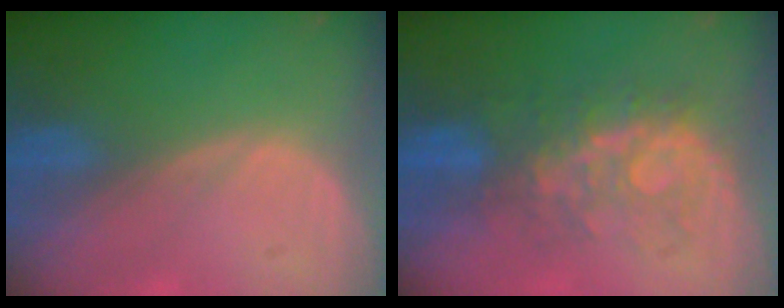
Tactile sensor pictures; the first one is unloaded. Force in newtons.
{"total": 7.6, "press": 7.5, "slide": 1.5}